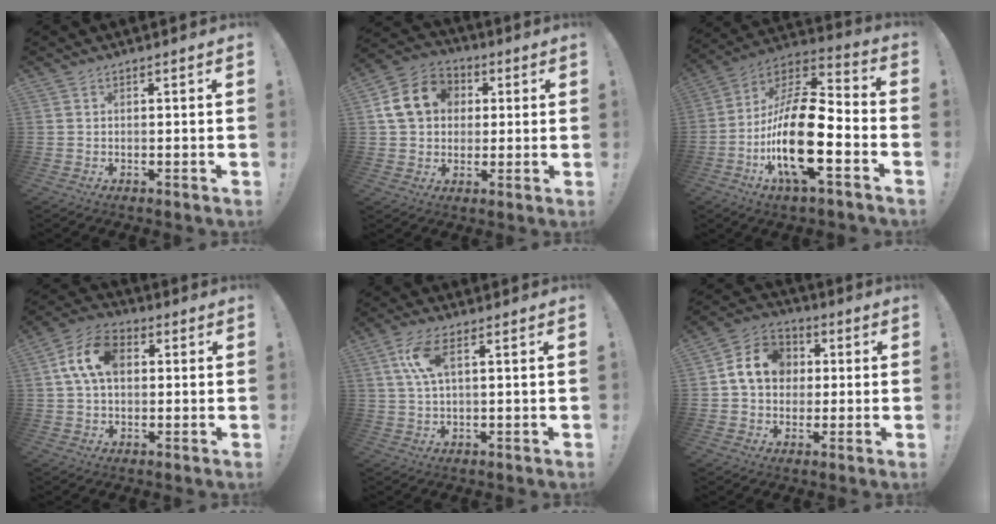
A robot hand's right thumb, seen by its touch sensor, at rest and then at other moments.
{"total": 13.9, "force": [3.3, 11.6, 7.0], "torque": [-0.104, 0.011, 0.071]}
{"total": 23.4, "force": [-6.8, 8.3, 20.8], "torque": [-0.406, 0.029, -0.115]}
{"total": 12.1, "force": [2.6, 8.0, 8.6], "torque": [-0.146, 0.016, 0.049]}
{"total": 7.5, "force": [2.5, 2.5, 6.5], "torque": [-0.118, 0.000, 0.046]}
{"total": 11.9, "force": [2.2, 10.2, 5.9], "torque": [-0.086, 0.012, 0.048]}